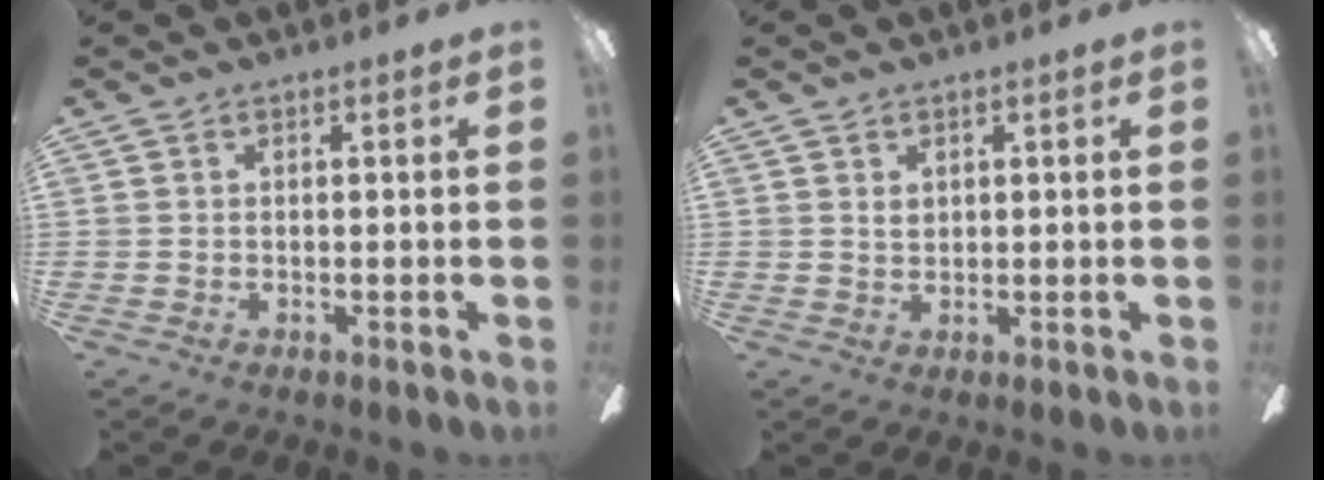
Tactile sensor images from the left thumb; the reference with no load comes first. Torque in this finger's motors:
{"motor_torque": [0.00, 0.00, 0.27, -0.28, 0.00]}